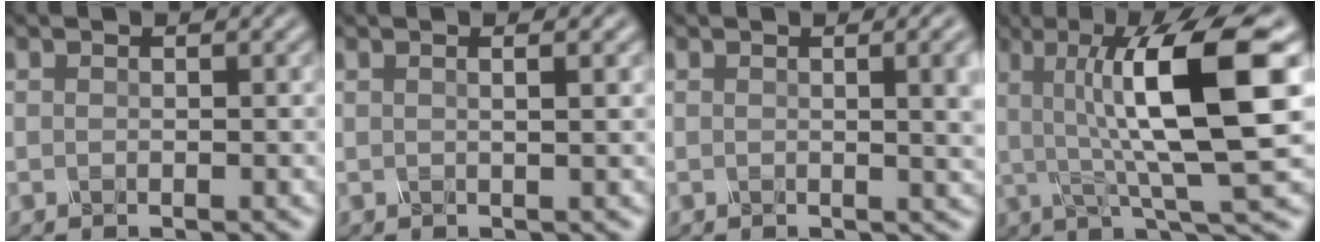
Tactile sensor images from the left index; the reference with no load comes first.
{"total": 2.2, "force": [0.9, 1.0, 1.7], "torque": [-0.003, 0.008, -0.009]}
{"total": 5.0, "force": [0.8, 2.0, 4.5], "torque": [-0.024, 0.014, 0.012]}
{"total": 11.5, "force": [1.7, 2.5, 11.0], "torque": [-0.160, 0.009, 0.034]}